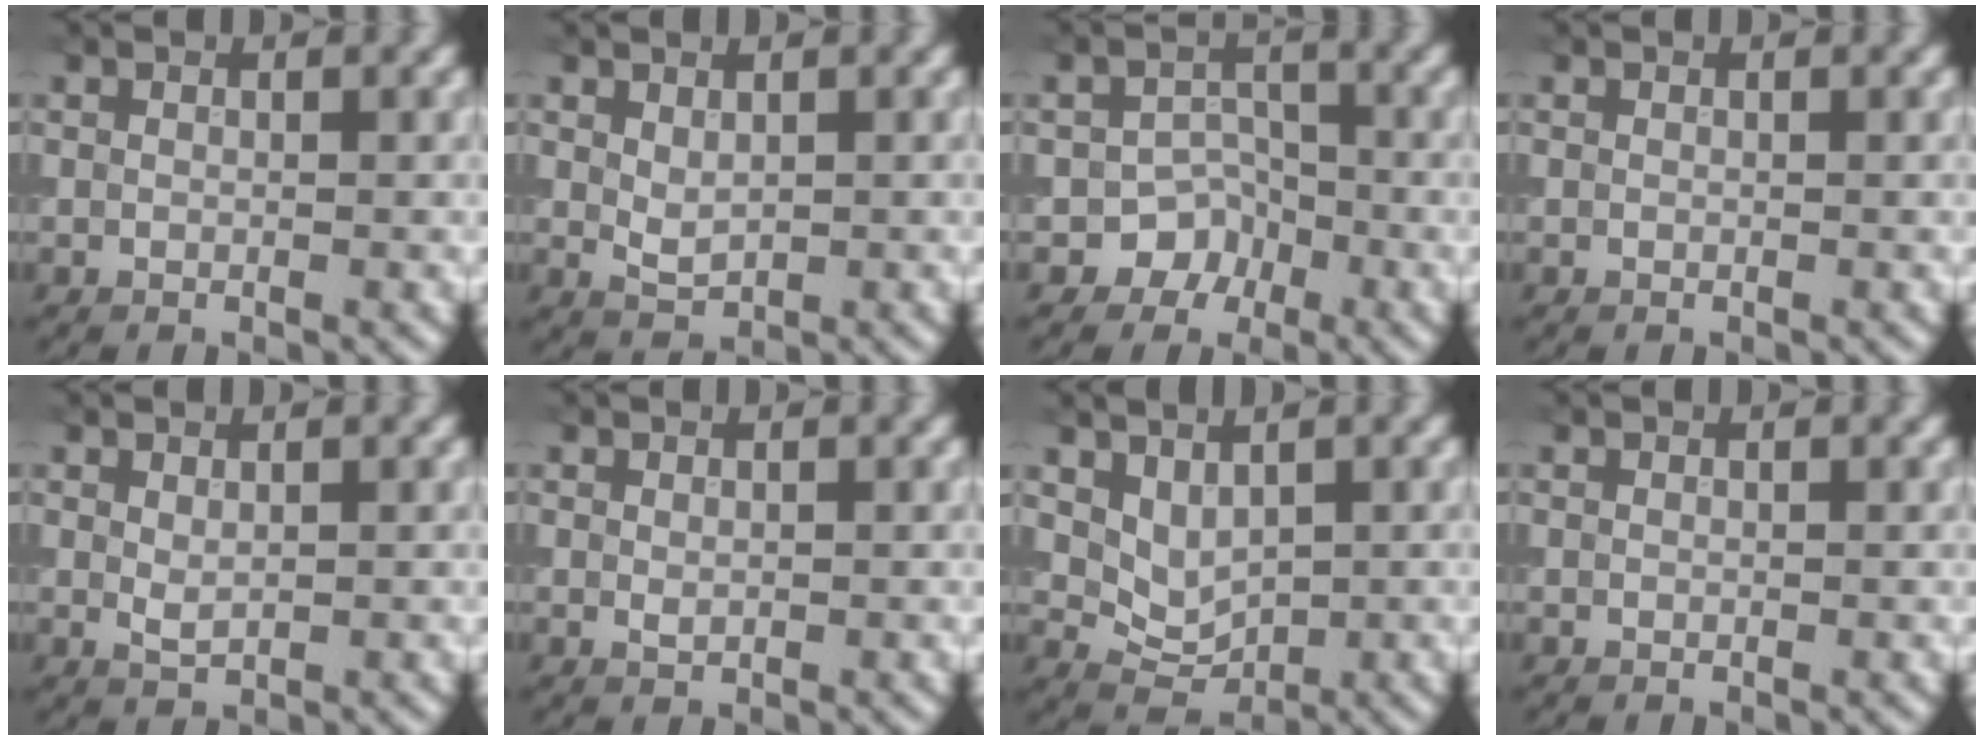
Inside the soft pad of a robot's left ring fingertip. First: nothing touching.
{"total": 1.5, "force": [0.4, 0.9, 1.1], "torque": [-0.022, -0.003, 0.016]}
{"total": 2.9, "force": [-1.6, 2.4, 0.5], "torque": [0.008, 0.013, -0.025]}
{"total": 0.0}
{"total": 1.0, "force": [0.4, 0.5, 0.8], "torque": [-0.018, -0.002, 0.012]}
{"total": 0.7, "force": [0.0, 0.5, 0.5], "torque": [-0.009, -0.002, 0.002]}
{"total": 2.6, "force": [1.1, 1.7, 1.5], "torque": [-0.029, -0.008, 0.029]}
{"total": 0.0}